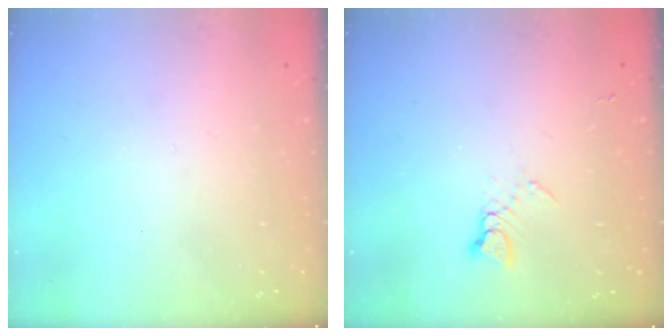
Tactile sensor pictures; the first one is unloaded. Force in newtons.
{"total": 2.5, "press": 2.5, "slide": 0.3}